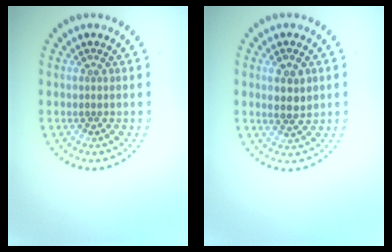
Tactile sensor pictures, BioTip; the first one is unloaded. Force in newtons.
{"total": 2.5, "press": 2.4, "slide": 0.3}